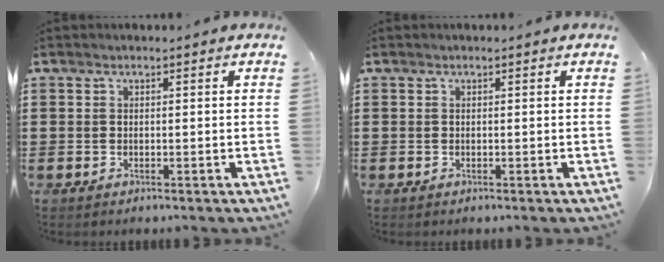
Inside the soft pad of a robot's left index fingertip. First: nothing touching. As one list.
[{"total": 0.0}]